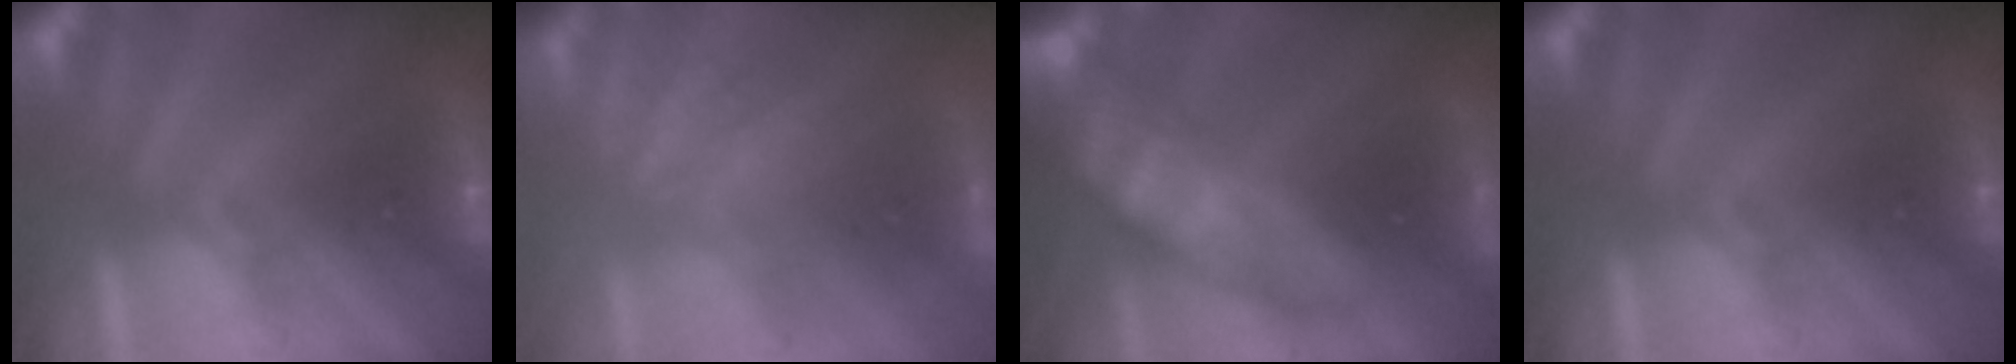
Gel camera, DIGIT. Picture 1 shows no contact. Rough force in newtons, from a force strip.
{"total": 2.2}
{"total": 7.5}
{"total": 0.0}